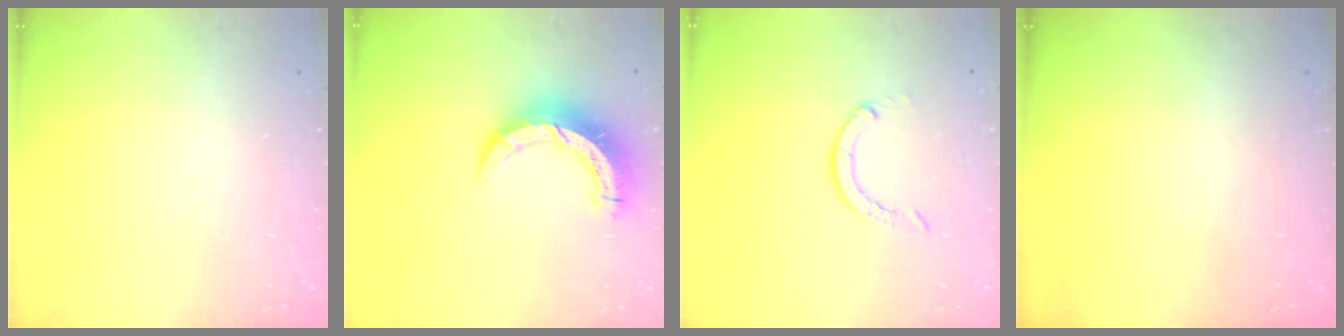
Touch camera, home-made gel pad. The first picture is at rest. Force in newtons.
{"total": 10.6, "press": 10.5, "slide": 1.2}
{"total": 3.4, "press": 3.4, "slide": 0.3}
{"total": 0.0}